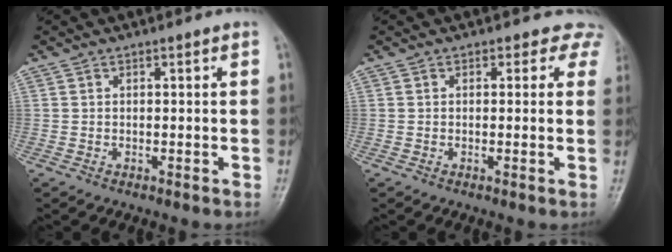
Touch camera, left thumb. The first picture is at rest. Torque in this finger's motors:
{"motor_torque": [-0.01, 0.04, -0.06, -0.18, 0.02]}